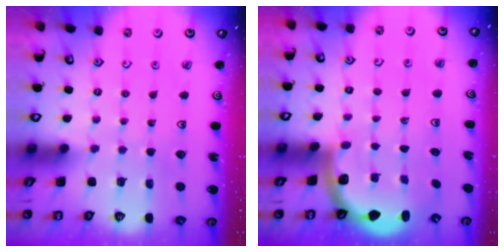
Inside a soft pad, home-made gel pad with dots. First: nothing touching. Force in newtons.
{"total": 2.5, "press": 2.4, "slide": 0.7}